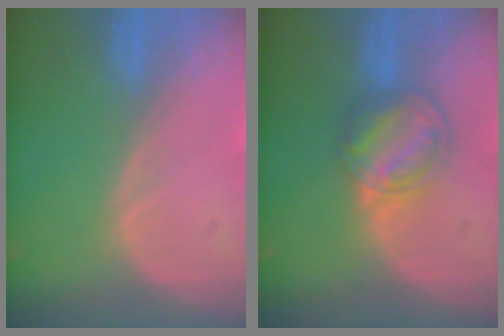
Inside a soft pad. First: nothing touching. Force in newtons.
{"total": 6.7, "press": 6.3, "slide": 2.3}